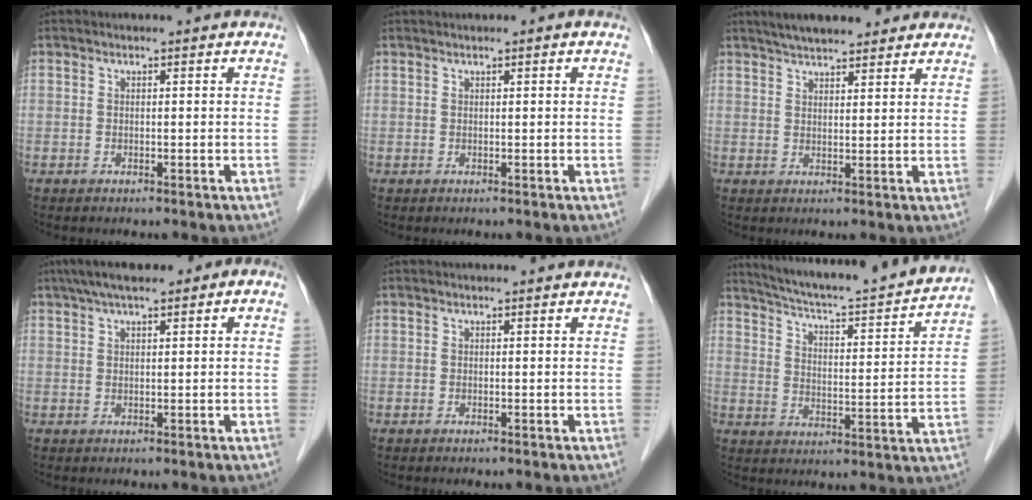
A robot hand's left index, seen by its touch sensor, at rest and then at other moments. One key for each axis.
{"total": 0.7, "fx": 0.5, "fy": -0.1, "fz": 0.6, "tx": -0.013, "ty": 0.009, "tz": 0.013}
{"total": 9.4, "fx": 8.1, "fy": 2.0, "fz": 4.4, "tx": -0.060, "ty": 0.027, "tz": 0.118}
{"total": 7.3, "fx": 3.6, "fy": 1.9, "fz": 6.1, "tx": -0.104, "ty": 0.035, "tz": 0.053}
{"total": 0.0}
{"total": 18.6, "fx": 17.2, "fy": -0.1, "fz": 7.0, "tx": -0.118, "ty": -0.021, "tz": 0.246}